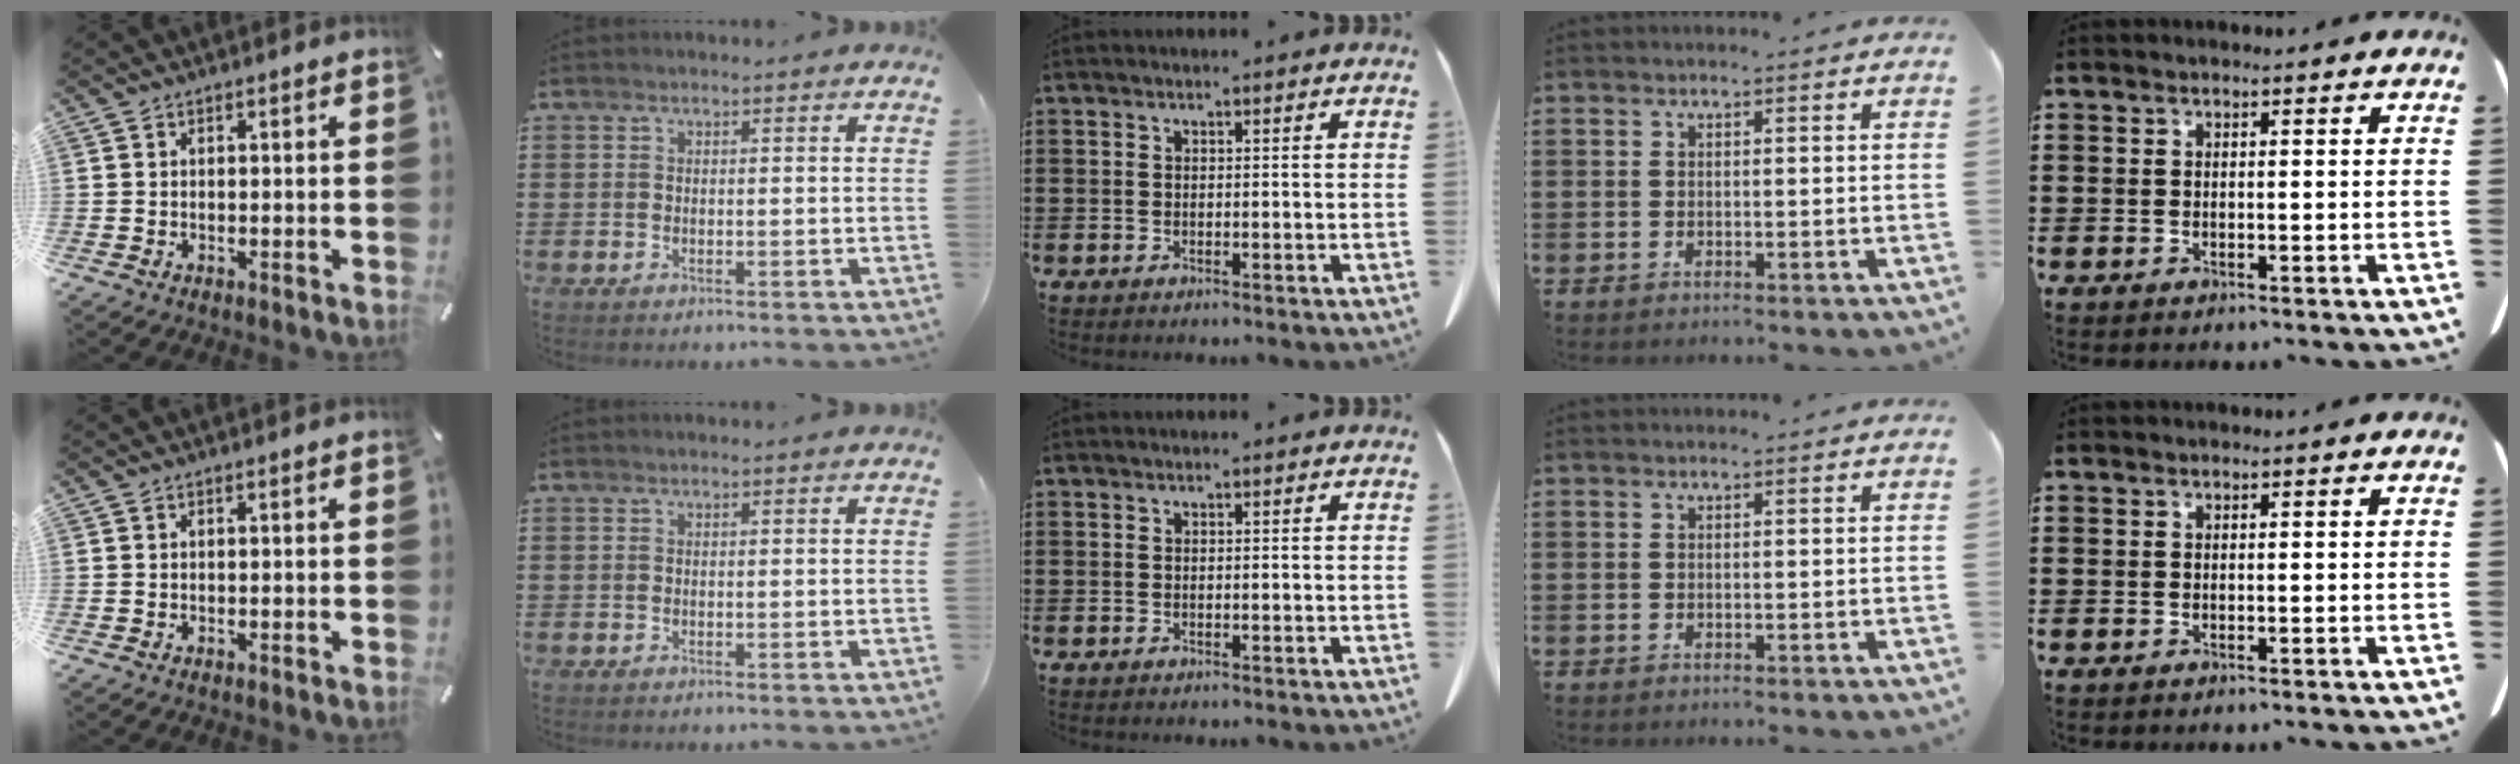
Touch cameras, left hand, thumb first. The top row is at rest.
{}